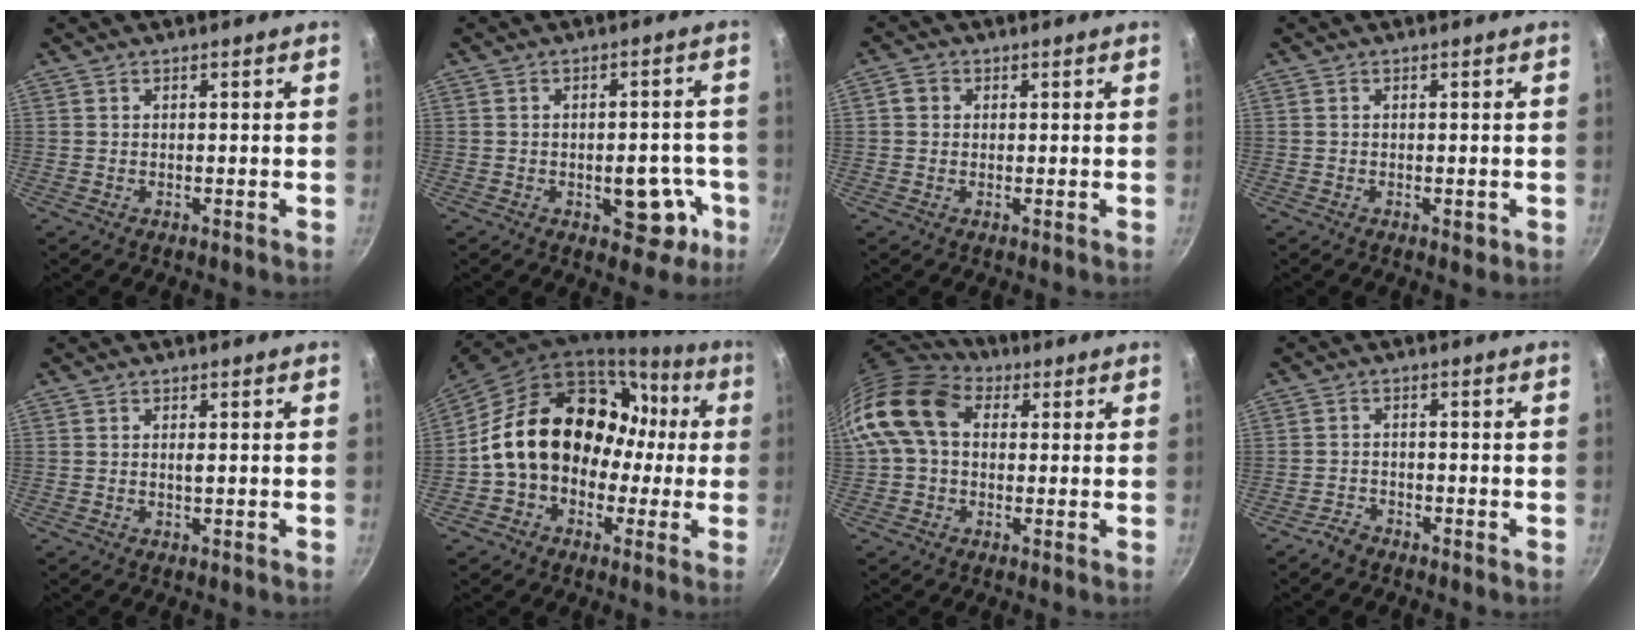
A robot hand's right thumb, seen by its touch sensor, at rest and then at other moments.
{"total": 9.0, "force": [-3.2, 5.0, 6.8], "torque": [-0.042, 0.025, -0.036]}
{"total": 2.3, "force": [0.4, 2.1, 0.9], "torque": [-0.009, 0.004, 0.001]}
{"total": 1.5, "force": [-0.4, 0.8, 1.1], "torque": [-0.014, -0.001, -0.006]}
{"total": 0.8, "force": [0.1, 0.1, 0.8], "torque": [-0.015, -0.001, 0.002]}
{"total": 20.2, "force": [0.0, 15.7, 12.6], "torque": [-0.167, 0.079, 0.004]}
{"total": 14.4, "force": [2.5, 10.3, 9.7], "torque": [-0.172, 0.028, 0.028]}
{"total": 2.4, "force": [-2.1, 1.1, 0.5], "torque": [-0.007, 0.025, -0.037]}